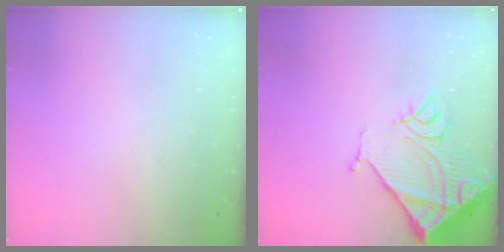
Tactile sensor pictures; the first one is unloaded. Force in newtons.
{"total": 17.1, "press": 17.0, "slide": 1.8}